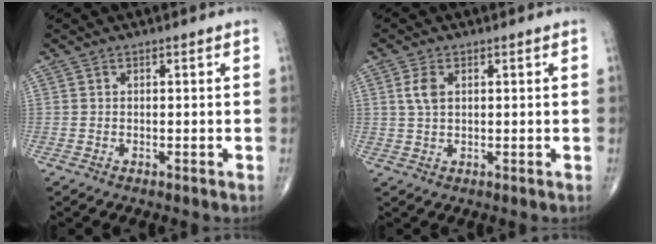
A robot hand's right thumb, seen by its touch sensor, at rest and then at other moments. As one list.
[{"total": 3.3, "force": [0.9, 2.0, 2.5], "torque": [-0.056, 0.002, 0.019]}]